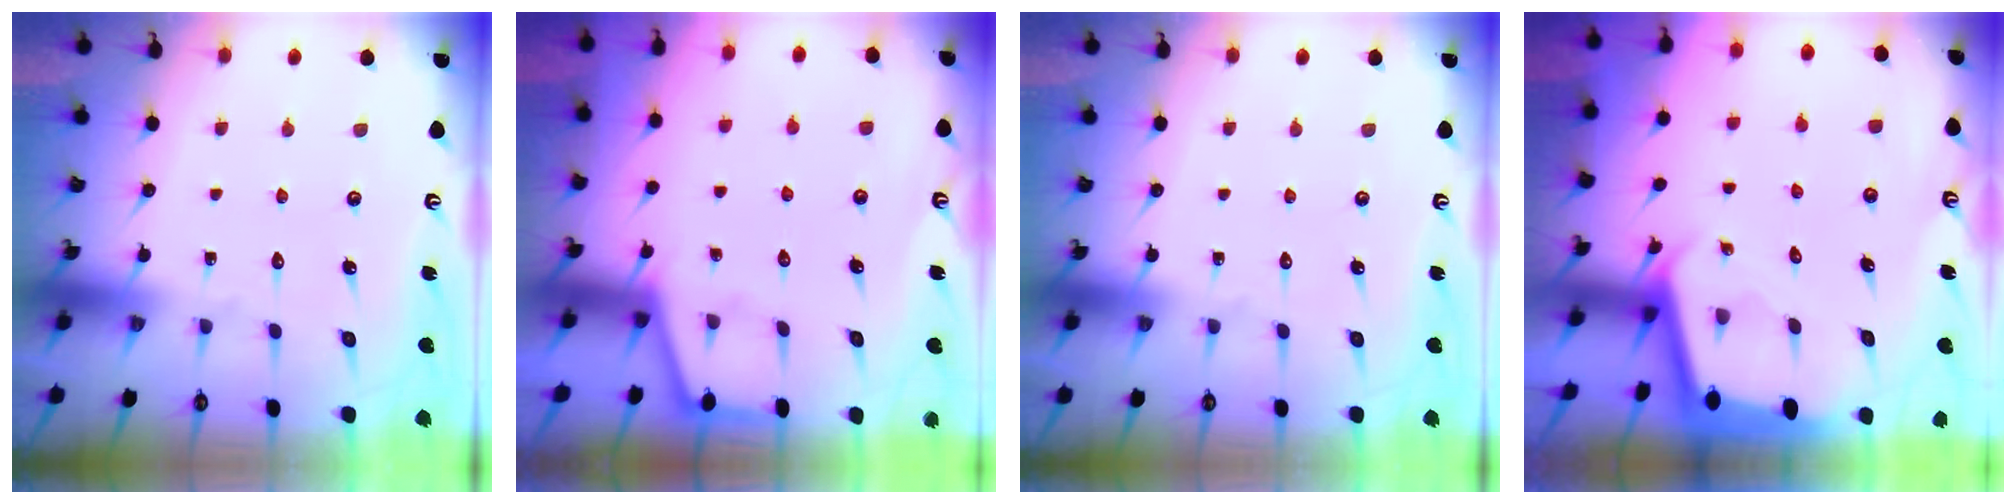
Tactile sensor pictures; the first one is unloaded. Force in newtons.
{"total": 1.9, "press": 1.9, "slide": 0.2}
{"total": 0.0}
{"total": 1.9, "press": 1.9, "slide": 0.1}